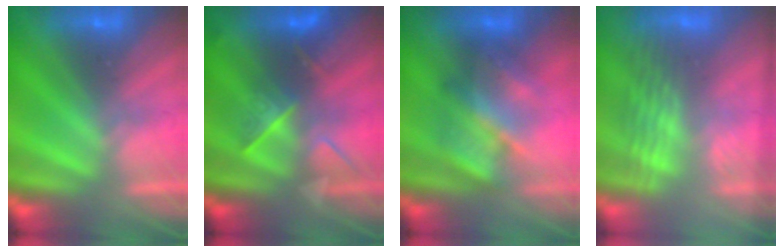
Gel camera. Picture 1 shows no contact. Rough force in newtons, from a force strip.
{"total": 2.6}
{"total": 4.6}
{"total": 2.8}